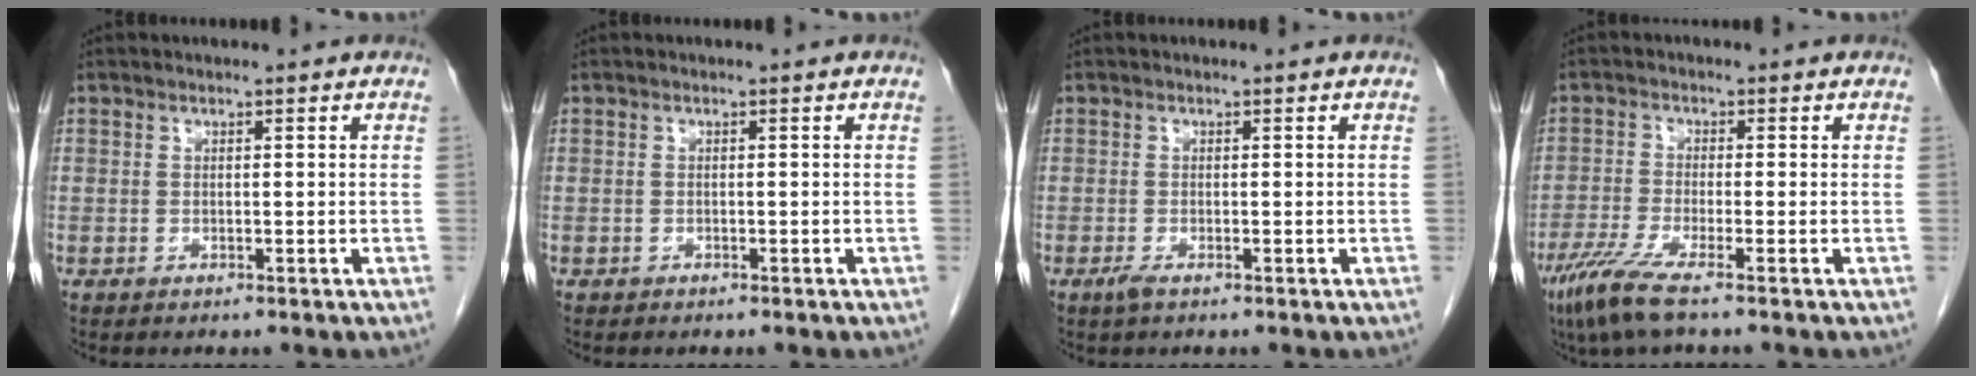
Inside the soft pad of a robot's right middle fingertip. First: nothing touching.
{"total": 0.0}
{"total": 1.1, "force": [-0.7, 0.2, 0.8], "torque": [-0.023, -0.003, -0.014]}
{"total": 5.4, "force": [-3.7, -0.1, 4.0], "torque": [-0.087, -0.018, -0.078]}